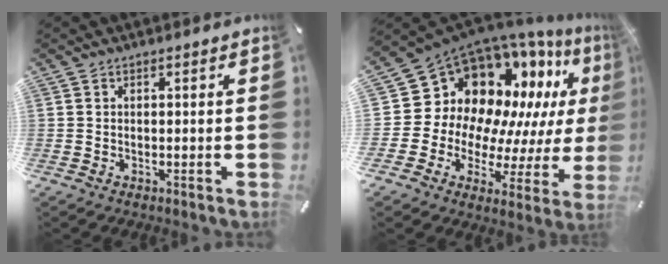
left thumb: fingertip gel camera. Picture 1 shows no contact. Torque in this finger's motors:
{"motor_torque": [2.34, 2.28, 0.39, -0.03, 0.16]}